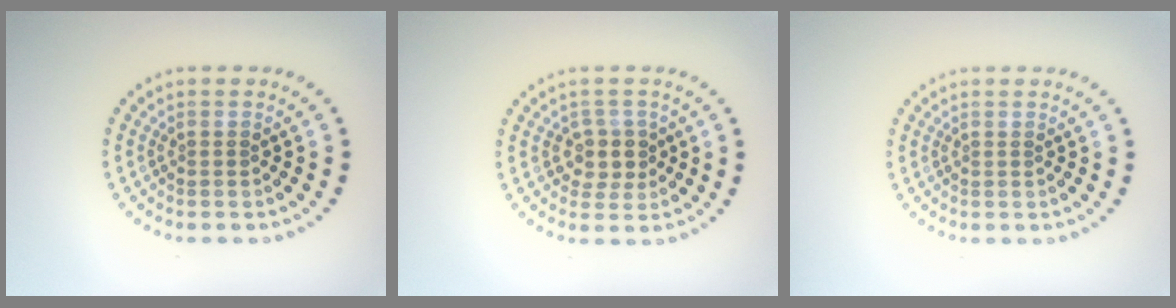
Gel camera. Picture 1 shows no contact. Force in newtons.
{"total": 2.5, "press": 2.2, "slide": 1.2}
{"total": 0.0}